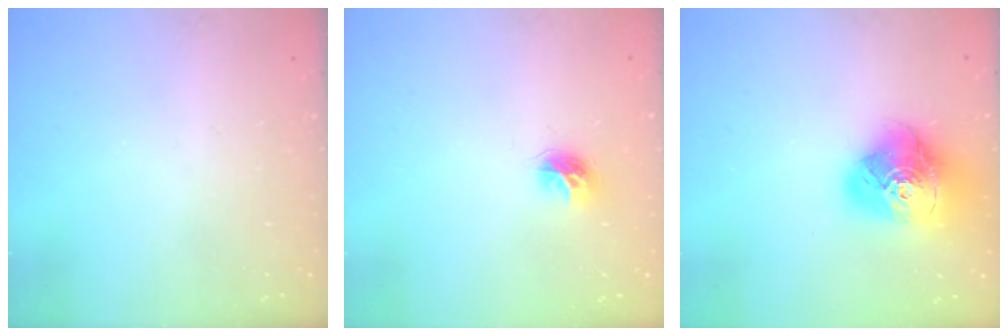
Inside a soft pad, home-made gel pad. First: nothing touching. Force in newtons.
{"total": 7.5, "press": 7.5, "slide": 0.4}
{"total": 19.4, "press": 19.3, "slide": 2.3}